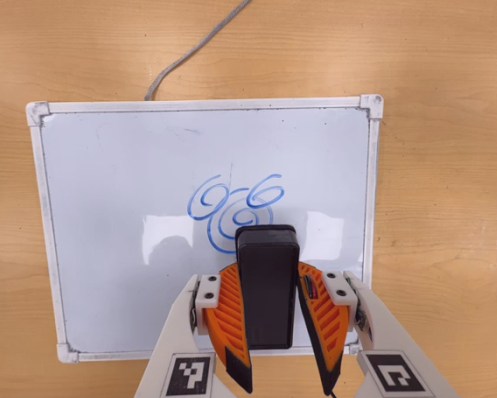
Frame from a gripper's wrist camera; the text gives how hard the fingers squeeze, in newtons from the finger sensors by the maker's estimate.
{"total": 8.2, "left": 6.7, "right": 9.8}